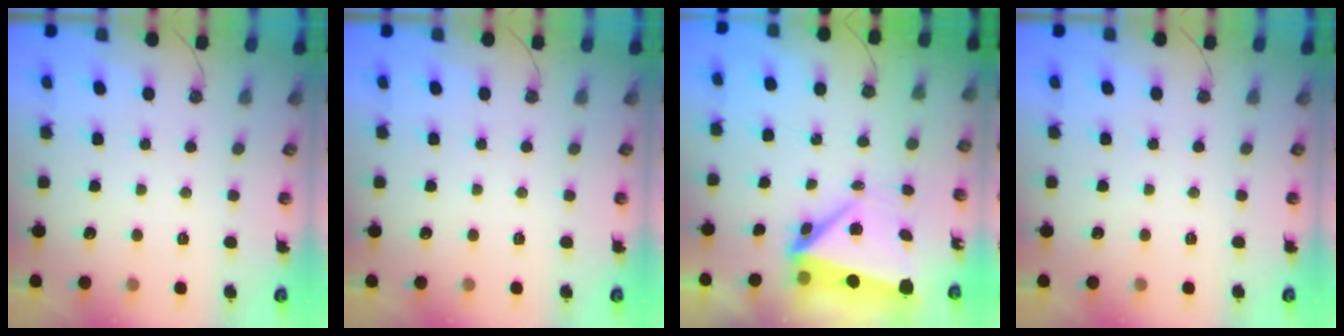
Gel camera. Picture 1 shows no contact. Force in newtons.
{"total": 0.0}
{"total": 6.9, "press": 6.8, "slide": 1.0}
{"total": 0.0}